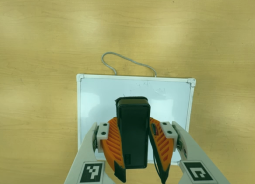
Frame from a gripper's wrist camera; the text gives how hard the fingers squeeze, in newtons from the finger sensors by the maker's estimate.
{"total": 9.6, "left": 7.9, "right": 11.2}